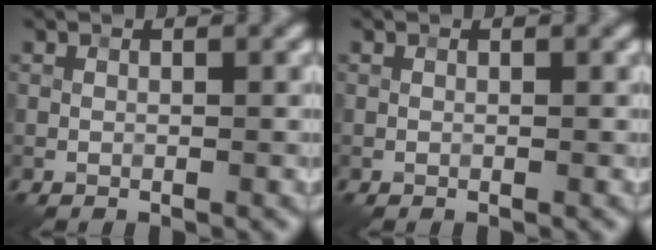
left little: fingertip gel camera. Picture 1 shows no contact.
{"total": 0.0}